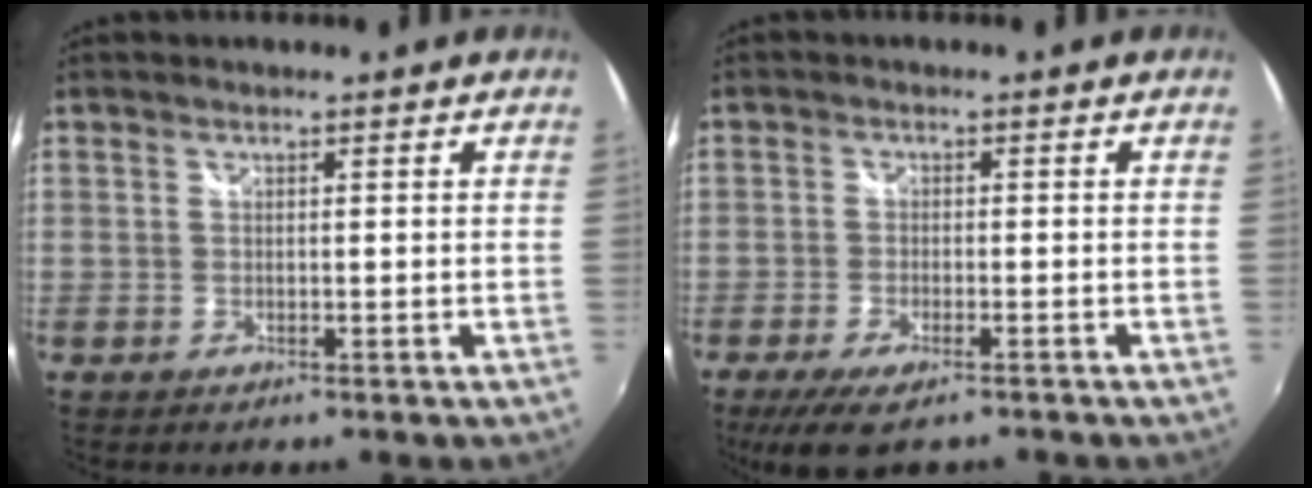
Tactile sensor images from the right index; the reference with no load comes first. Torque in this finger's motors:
{"motor_torque": [1.07, 0.16, 0.18, 0.02]}